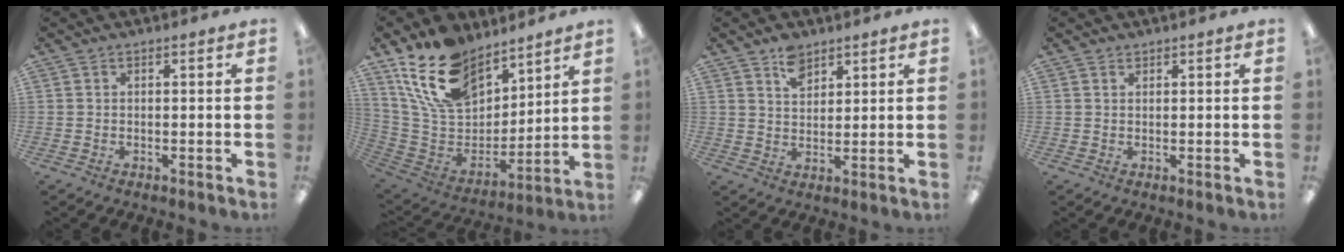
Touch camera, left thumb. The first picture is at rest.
{"total": 18.7, "force": [12.7, 10.6, 8.6], "torque": [-0.185, -0.061, 0.242]}
{"total": 5.8, "force": [4.2, 3.4, 2.3], "torque": [-0.033, -0.015, 0.076]}
{"total": 0.8, "force": [0.7, 0.3, 0.1], "torque": [-0.003, 0.000, 0.014]}